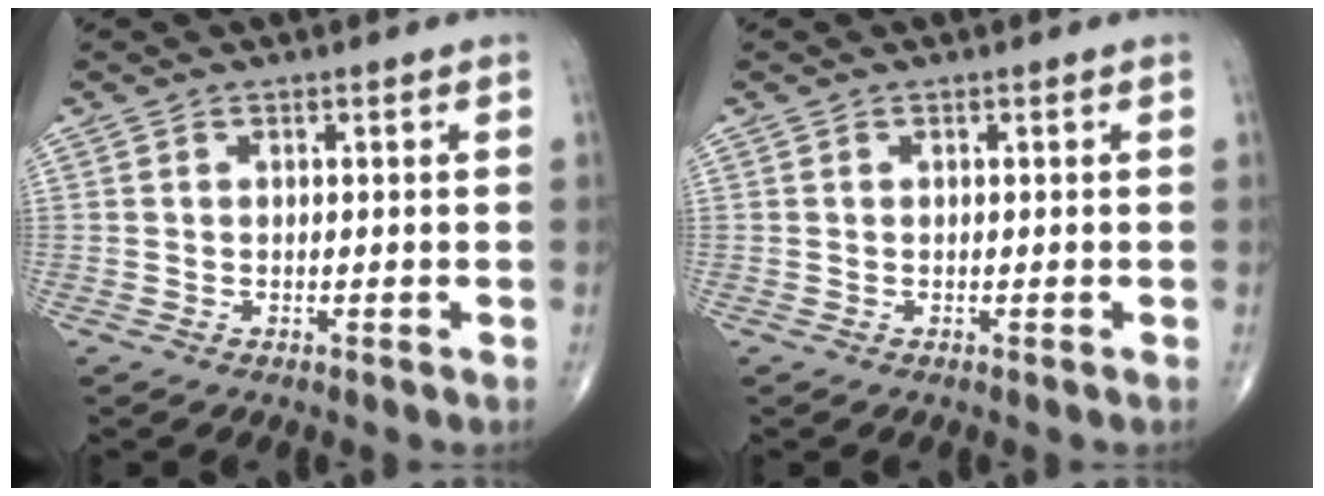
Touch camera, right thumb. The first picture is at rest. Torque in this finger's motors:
{"motor_torque": [0.17, 0.17, 0.00, 0.00, 0.02]}